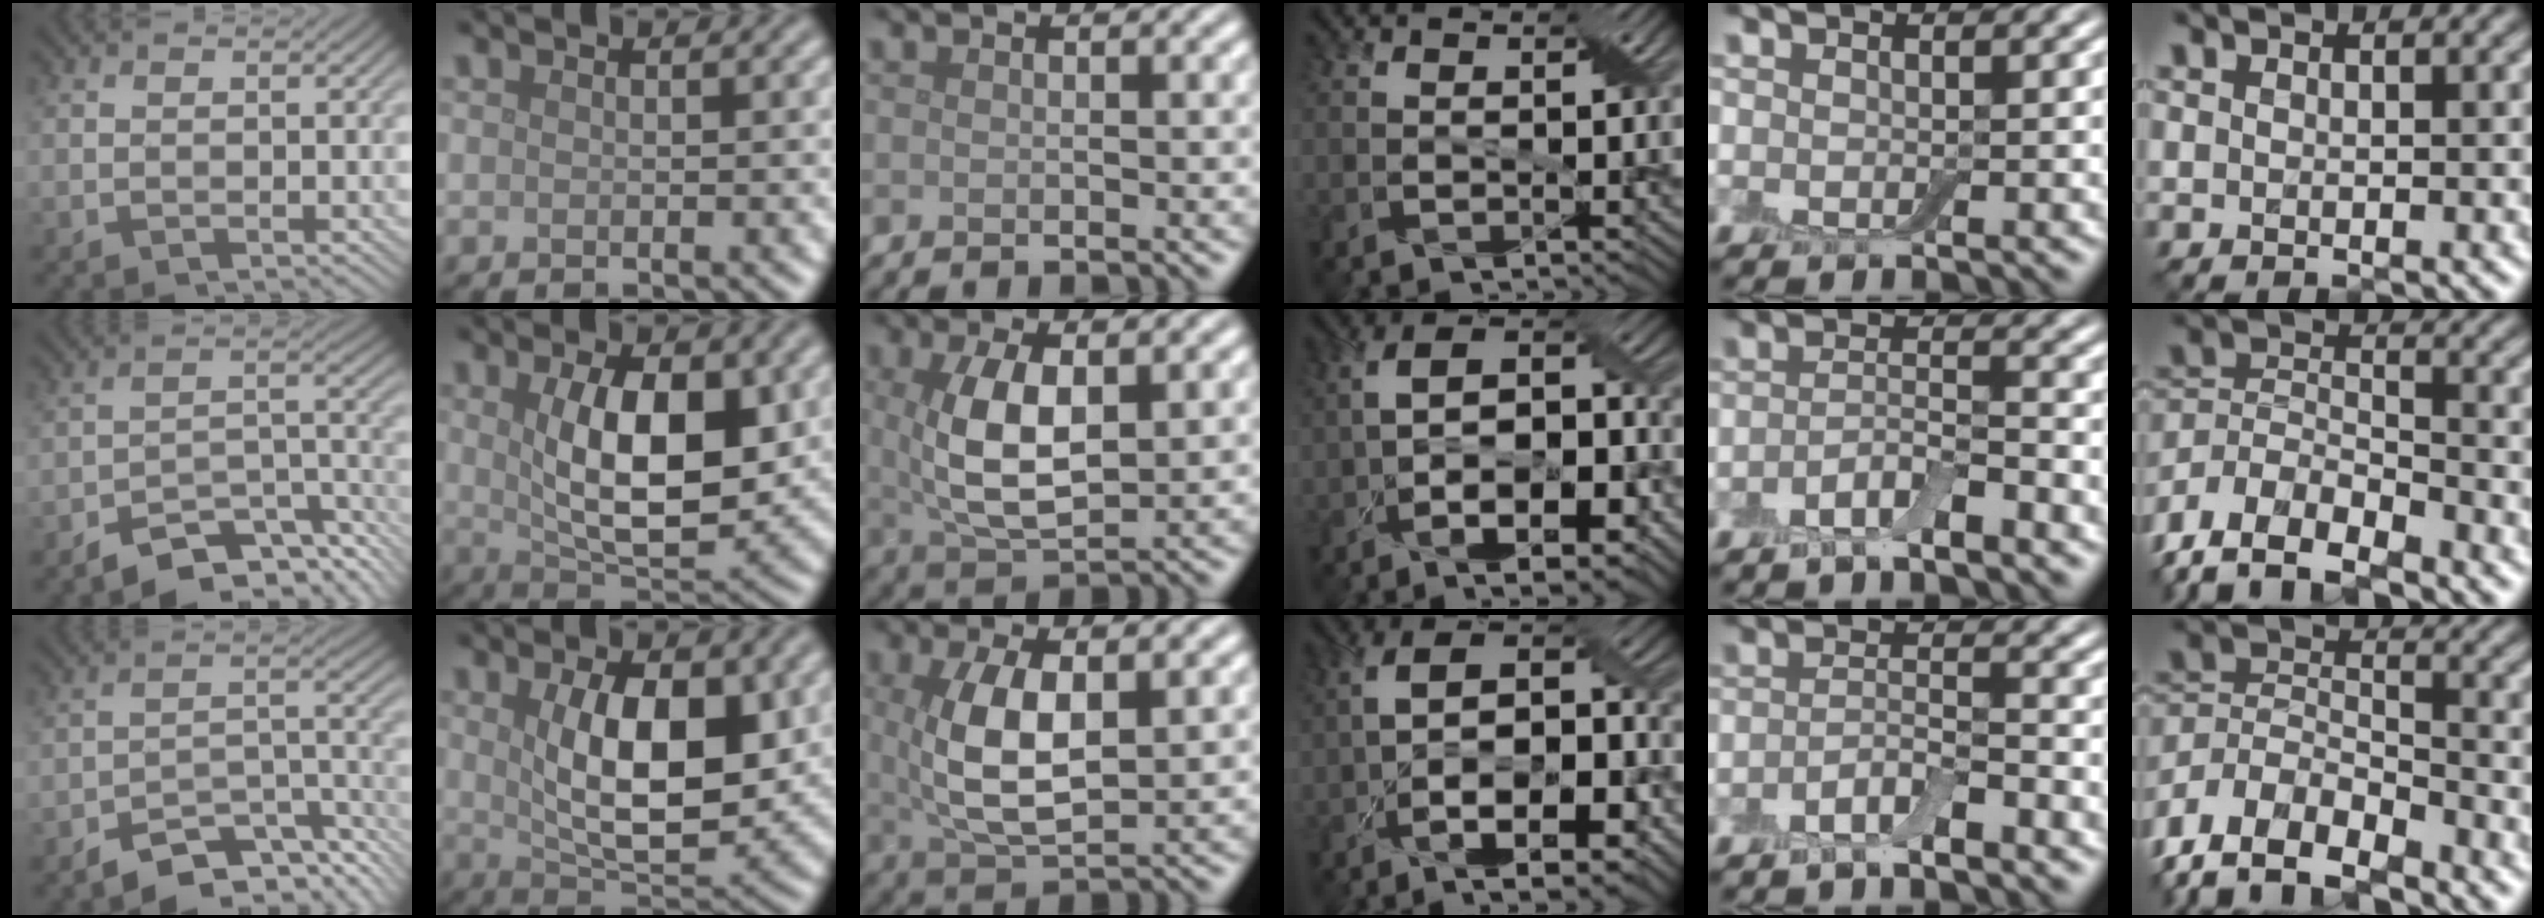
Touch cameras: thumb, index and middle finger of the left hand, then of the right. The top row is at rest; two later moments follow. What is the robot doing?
{"motion": "wrap", "object": "bandage"}